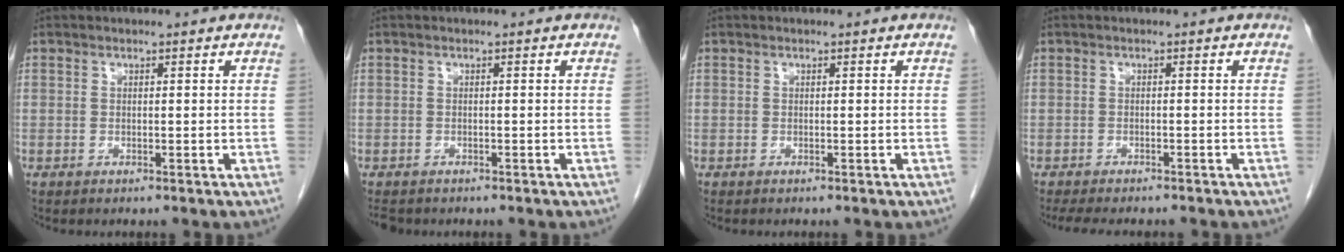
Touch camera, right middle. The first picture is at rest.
{"total": 2.5, "force": [-2.1, 1.2, 0.7], "torque": [-0.016, -0.004, -0.031]}
{"total": 0.0}
{"total": 7.9, "force": [-6.8, 2.1, 3.4], "torque": [-0.049, -0.009, -0.095]}